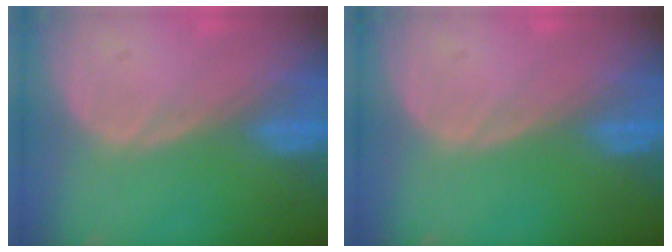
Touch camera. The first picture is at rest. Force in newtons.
{"total": 0.0}